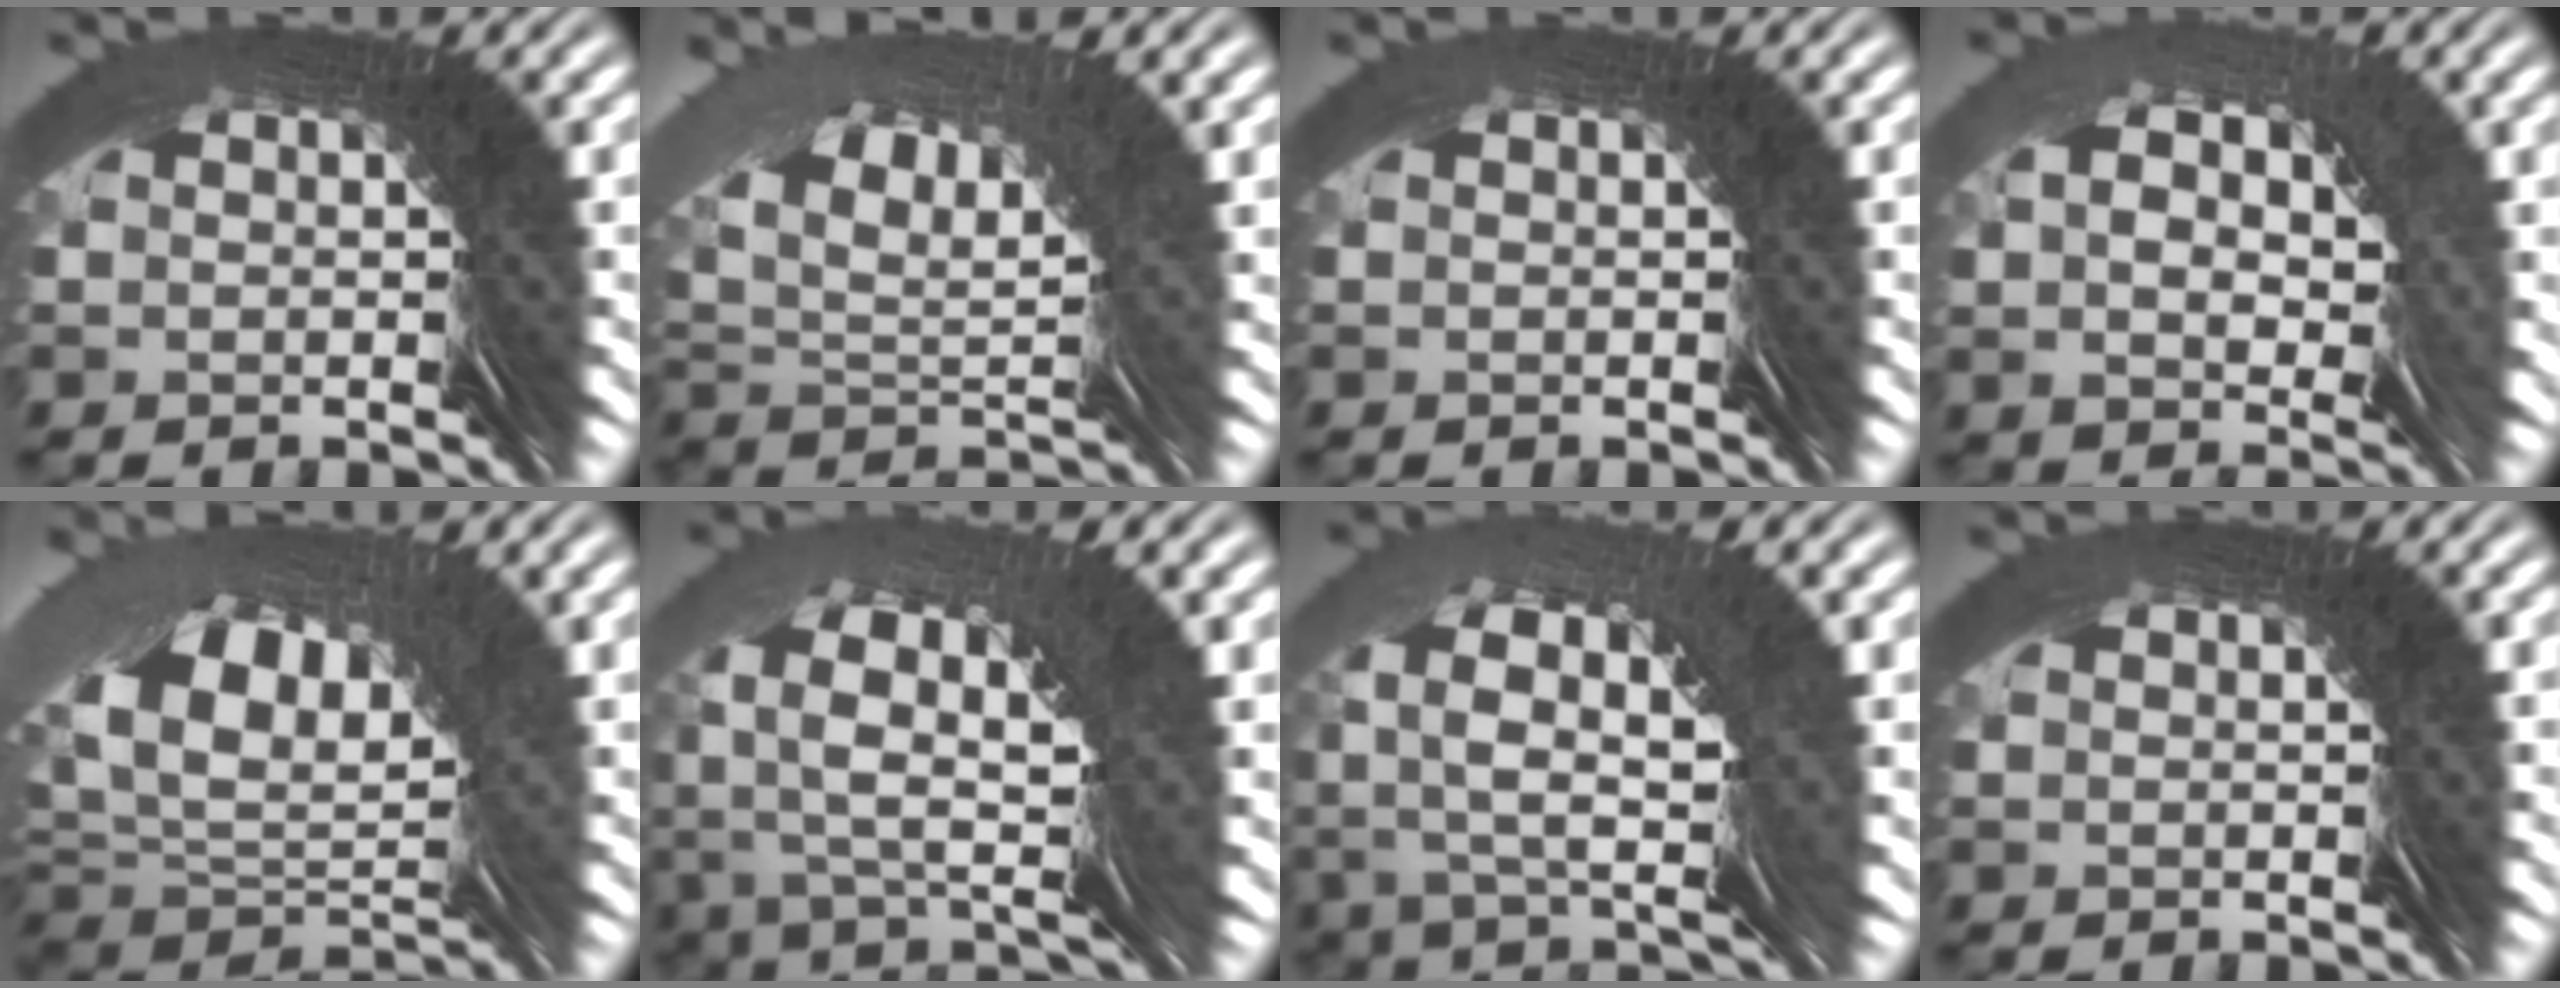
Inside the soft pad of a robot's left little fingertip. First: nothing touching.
{"total": 4.7, "force": [4.1, 0.0, 2.2], "torque": [-0.042, 0.037, 0.055]}
{"total": 0.0}
{"total": 1.0, "force": [0.7, 0.7, 0.1], "torque": [0.010, 0.013, 0.009]}
{"total": 5.4, "force": [1.5, 2.8, 4.4], "torque": [-0.076, 0.005, 0.021]}
{"total": 4.0, "force": [0.6, 1.3, 3.8], "torque": [-0.045, 0.014, 0.006]}
{"total": 3.6, "force": [1.6, 0.5, 3.1], "torque": [-0.025, 0.030, 0.014]}
{"total": 0.0}